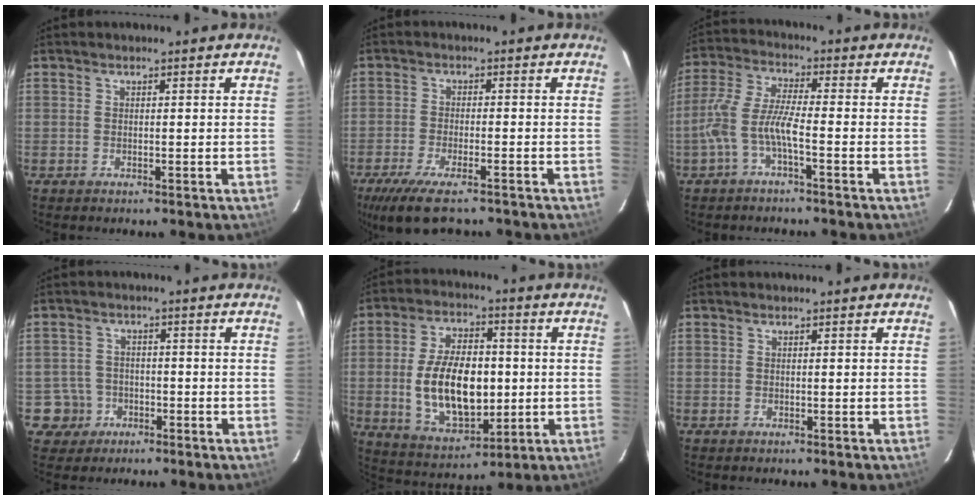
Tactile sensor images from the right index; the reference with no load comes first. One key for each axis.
{"total": 10.8, "fx": -8.0, "fy": 3.0, "fz": 6.6, "tx": -0.154, "ty": -0.034, "tz": -0.141}
{"total": 7.2, "fx": -2.9, "fy": 1.0, "fz": 6.5, "tx": -0.152, "ty": 0.008, "tz": -0.056}
{"total": 5.2, "fx": -2.3, "fy": 4.7, "fz": 0.0, "tx": -0.010, "ty": 0.021, "tz": -0.039}
{"total": 16.2, "fx": -0.8, "fy": 8.8, "fz": 13.5, "tx": -0.261, "ty": 0.004, "tz": 0.005}
{"total": 0.0}